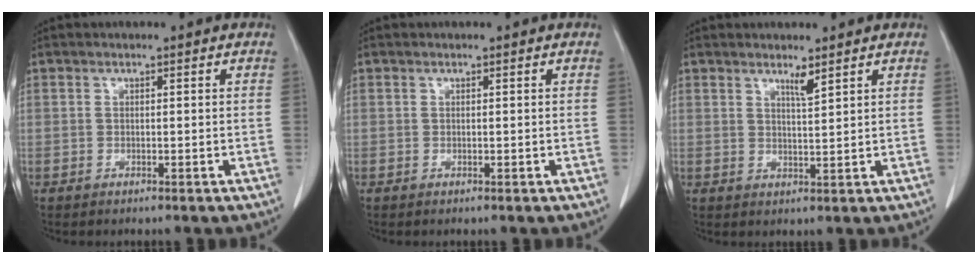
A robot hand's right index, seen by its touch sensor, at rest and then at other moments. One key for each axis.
{"total": 0.0}
{"total": 2.4, "fx": 1.7, "fy": 0.1, "fz": 1.7, "tx": -0.033, "ty": -0.005, "tz": 0.031}